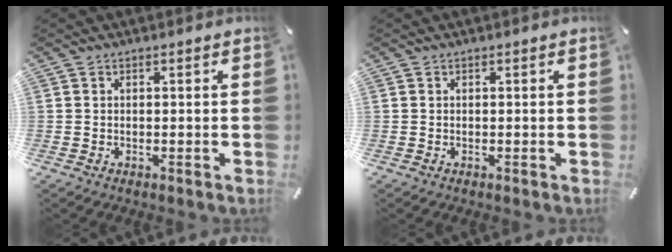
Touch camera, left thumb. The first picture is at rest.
{"total": 0.0}